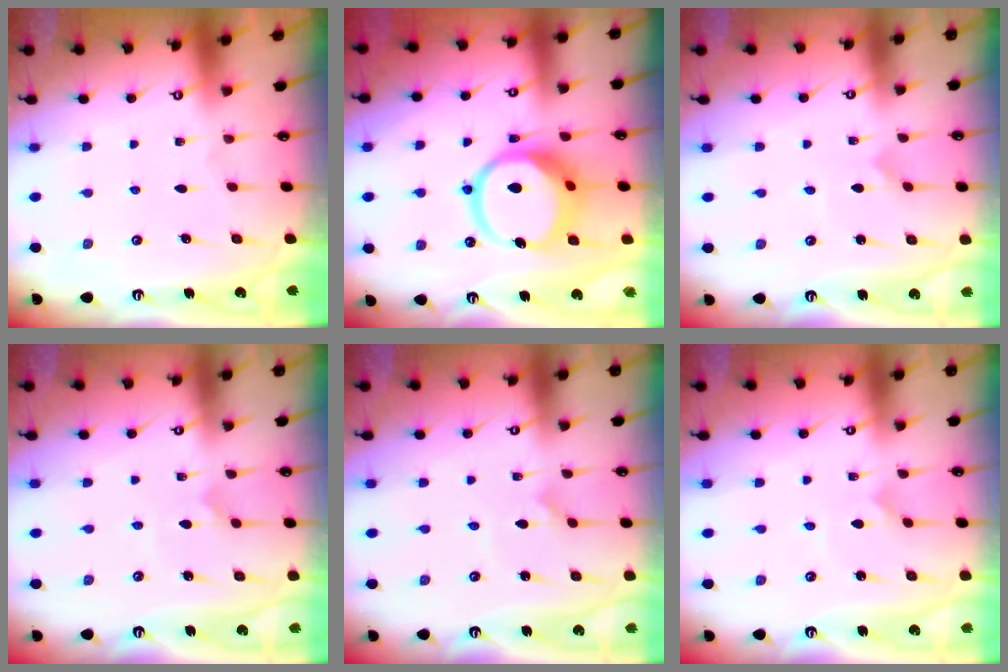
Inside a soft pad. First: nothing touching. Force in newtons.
{"total": 14.3, "press": 14.2, "slide": 1.9}
{"total": 0.0}
{"total": 3.0, "press": 3.0, "slide": 0.3}
{"total": 1.4, "press": 1.4, "slide": 0.1}
{"total": 1.3, "press": 1.3, "slide": 0.1}